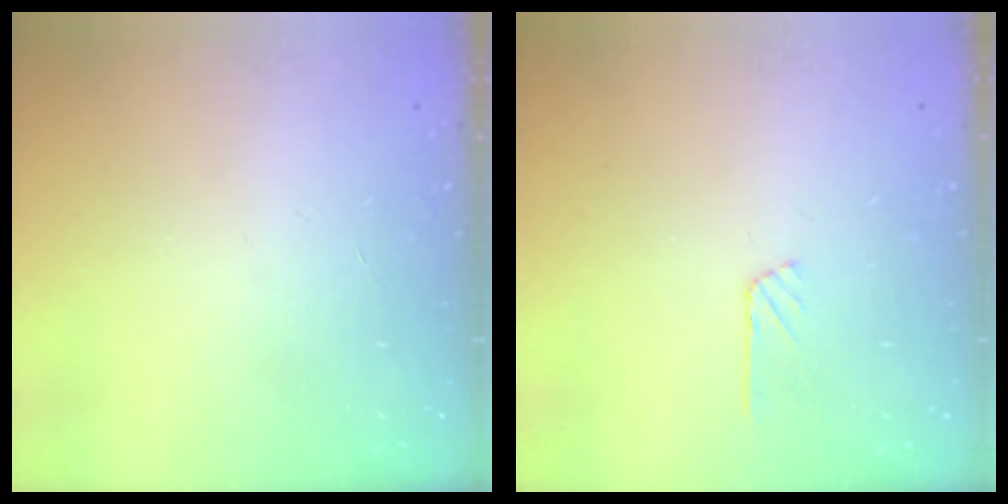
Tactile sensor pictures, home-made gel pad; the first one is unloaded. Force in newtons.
{"total": 3.3, "press": 3.3, "slide": 0.3}